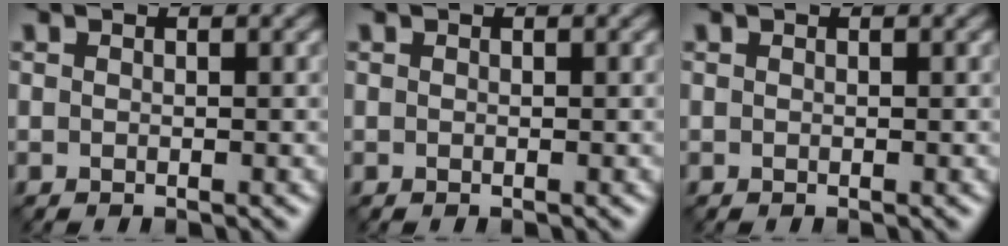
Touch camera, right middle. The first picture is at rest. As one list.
[{"total": 0.0}, {"total": 0.0}]